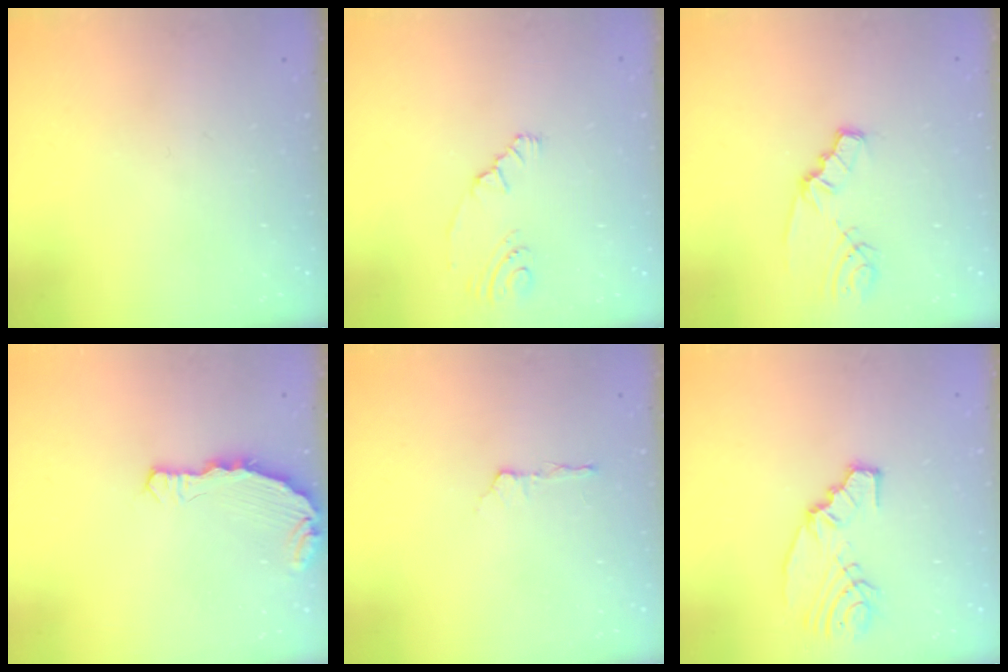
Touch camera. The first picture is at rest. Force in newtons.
{"total": 5.4, "press": 0.8, "slide": 5.3}
{"total": 3.7, "press": 3.6, "slide": 0.4}
{"total": 5.9, "press": 5.2, "slide": 2.8}
{"total": 2.9, "press": 2.4, "slide": 1.6}
{"total": 9.0, "press": 8.2, "slide": 3.7}